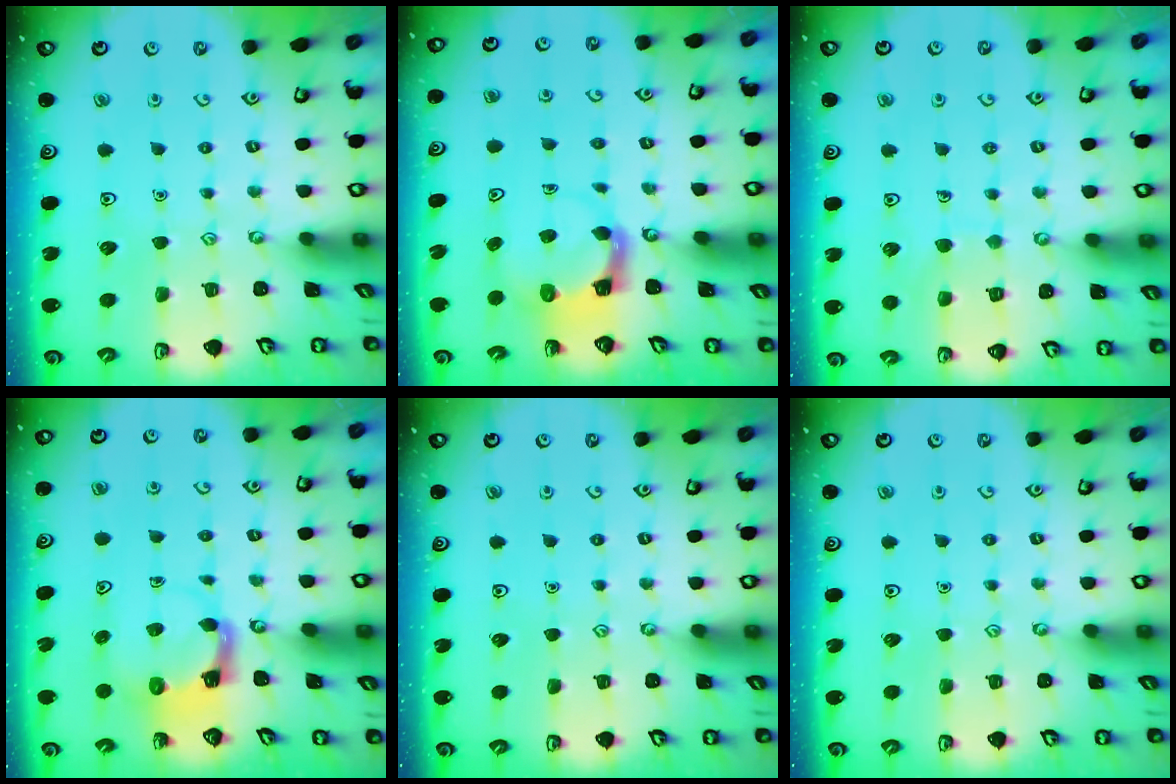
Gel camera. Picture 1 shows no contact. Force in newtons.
{"total": 4.0, "press": 4.0, "slide": 0.4}
{"total": 5.9, "press": 5.9, "slide": 0.5}
{"total": 3.7, "press": 3.6, "slide": 0.6}
{"total": 0.0}
{"total": 0.0}